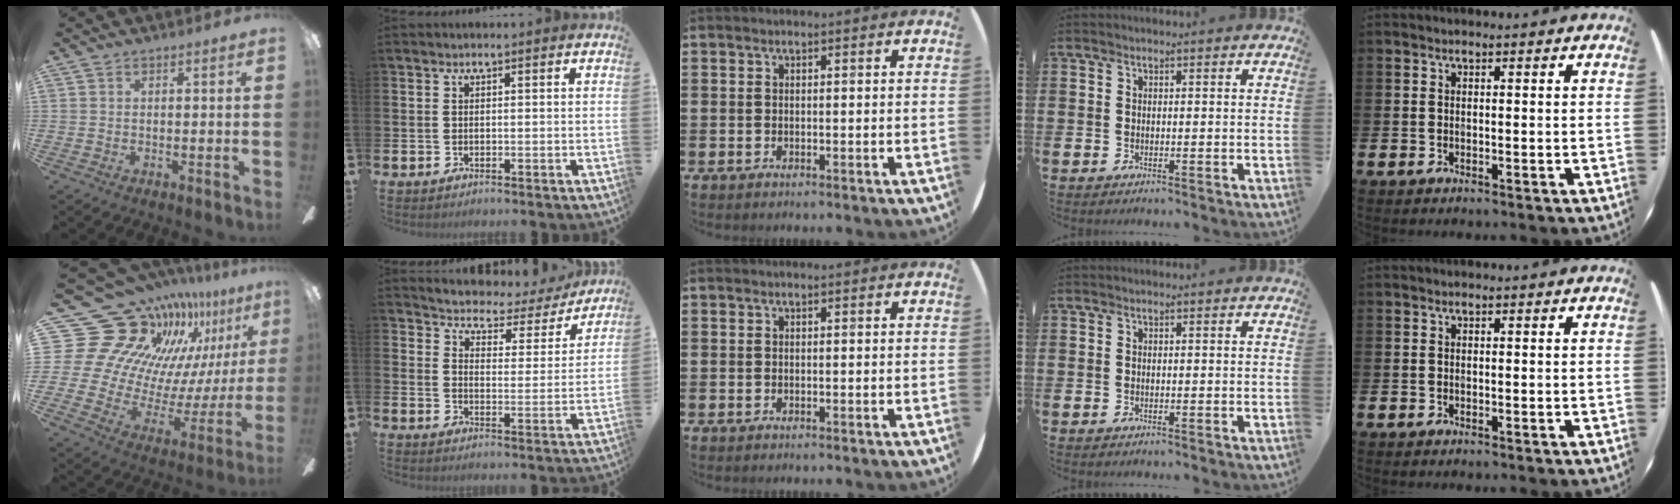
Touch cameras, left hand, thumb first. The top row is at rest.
{"thumb": {"total": 24.6, "force": [16.7, 15.0, 10.0], "torque": [-0.169, -0.157, 0.341]}, "index": {"total": 4.2, "force": [3.9, 1.4, 0.3], "torque": [-0.024, -0.041, 0.059]}}